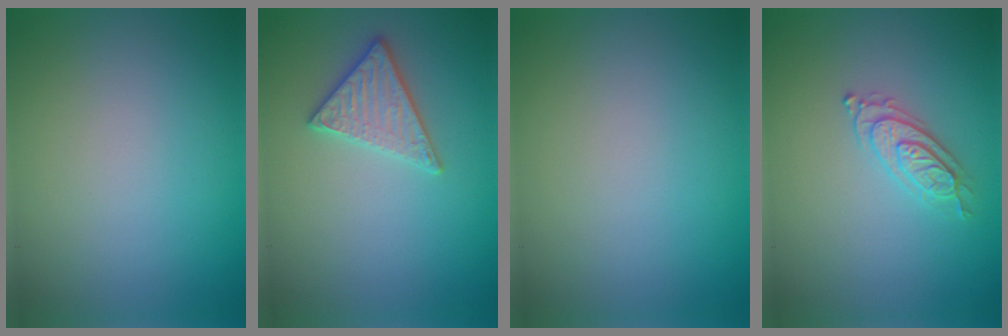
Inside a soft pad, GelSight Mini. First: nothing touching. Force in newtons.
{"total": 2.8, "press": 2.7, "slide": 0.7}
{"total": 0.0}
{"total": 2.2, "press": 2.2, "slide": 0.4}